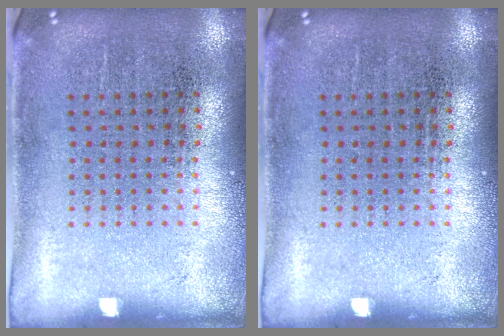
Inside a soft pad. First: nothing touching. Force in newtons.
{"total": 0.0}